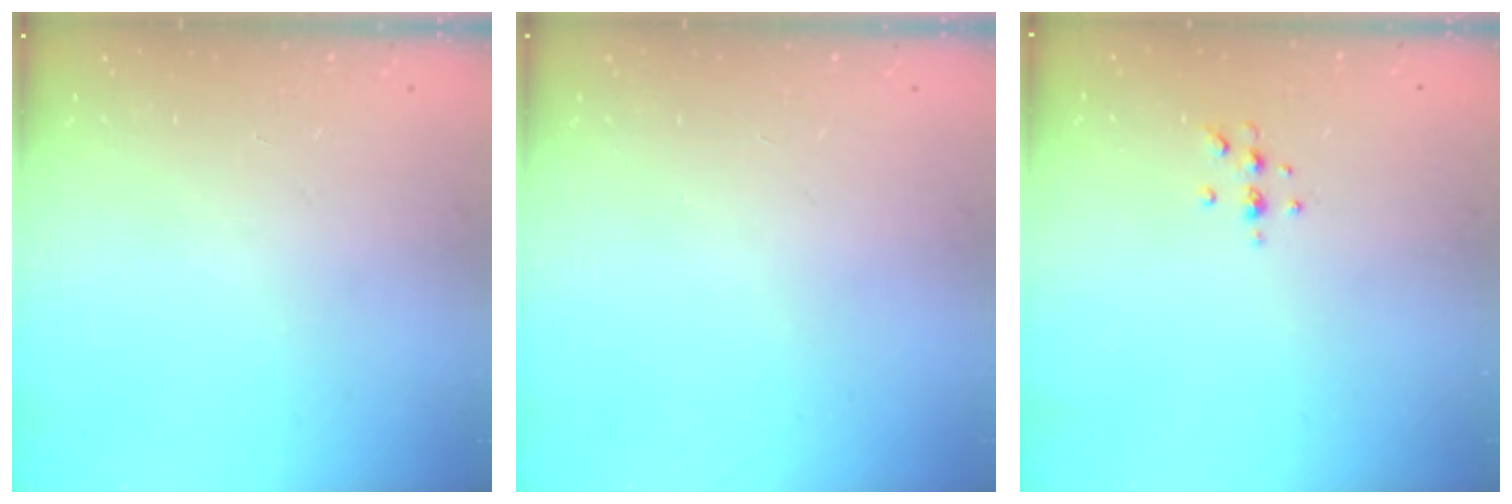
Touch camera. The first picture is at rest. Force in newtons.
{"total": 0.0}
{"total": 4.3, "press": 4.0, "slide": 1.4}